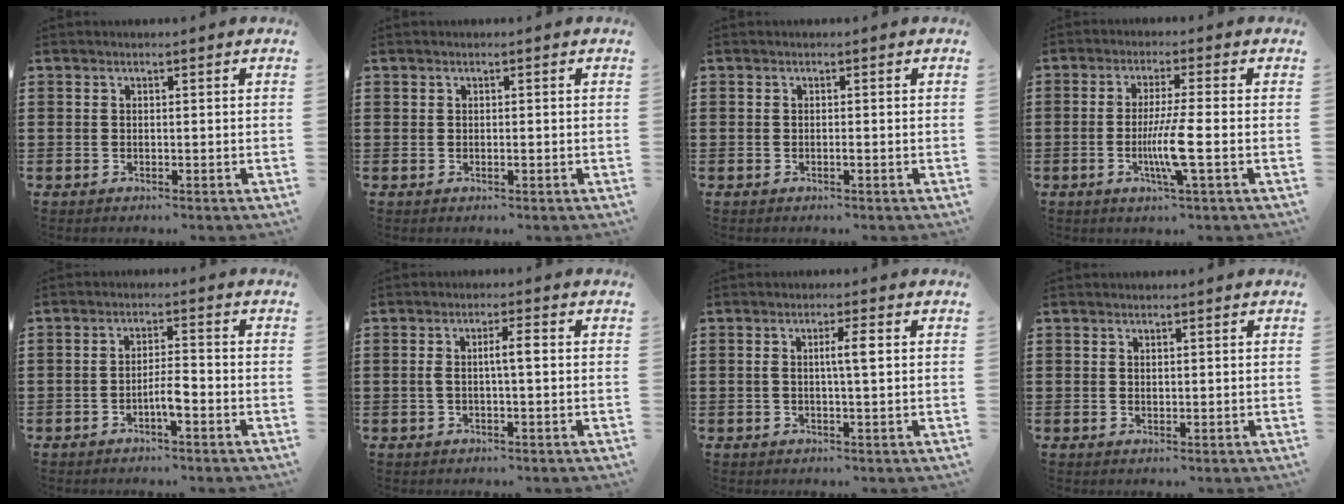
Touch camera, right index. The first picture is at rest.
{"total": 0.5, "force": [0.0, 0.1, 0.5], "torque": [-0.010, -0.001, 0.000]}
{"total": 0.6, "force": [-0.3, 0.0, 0.6], "torque": [-0.010, -0.003, -0.005]}
{"total": 6.7, "force": [-1.6, -0.2, 6.5], "torque": [-0.123, -0.018, -0.033]}
{"total": 3.8, "force": [-1.8, 0.6, 3.3], "torque": [-0.064, 0.002, -0.035]}
{"total": 3.2, "force": [-0.1, 0.5, 3.2], "torque": [-0.060, 0.005, -0.005]}
{"total": 3.4, "force": [0.3, 0.3, 3.4], "torque": [-0.064, 0.001, 0.001]}
{"total": 0.5, "force": [0.3, 0.3, 0.3], "torque": [-0.007, 0.002, 0.006]}